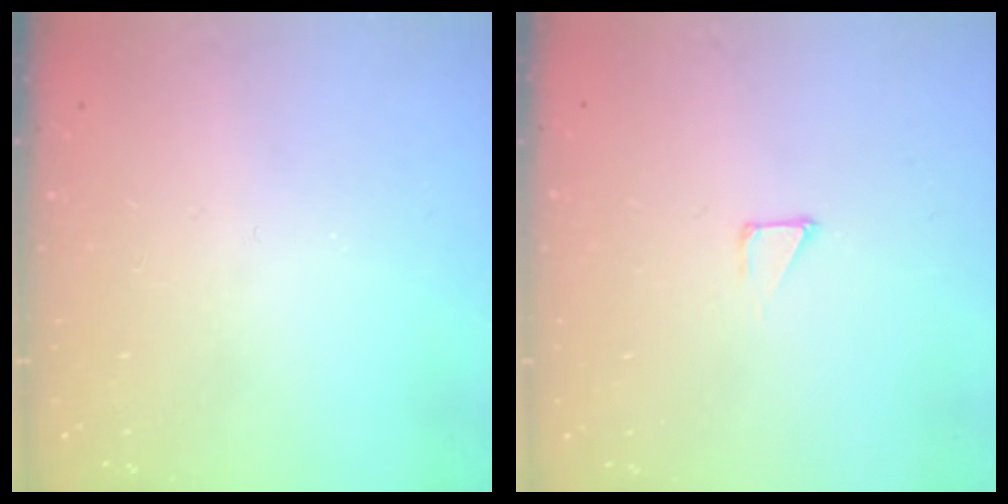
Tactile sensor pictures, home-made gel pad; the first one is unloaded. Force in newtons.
{"total": 1.2, "press": 1.2, "slide": 0.0}